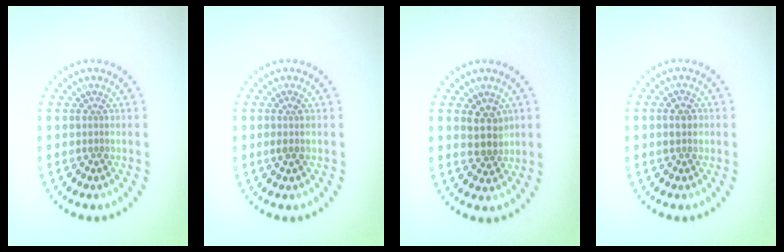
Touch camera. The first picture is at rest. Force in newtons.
{"total": 1.0, "press": 0.9, "slide": 0.5}
{"total": 2.6, "press": 2.4, "slide": 0.9}
{"total": 1.6, "press": 1.6, "slide": 0.1}